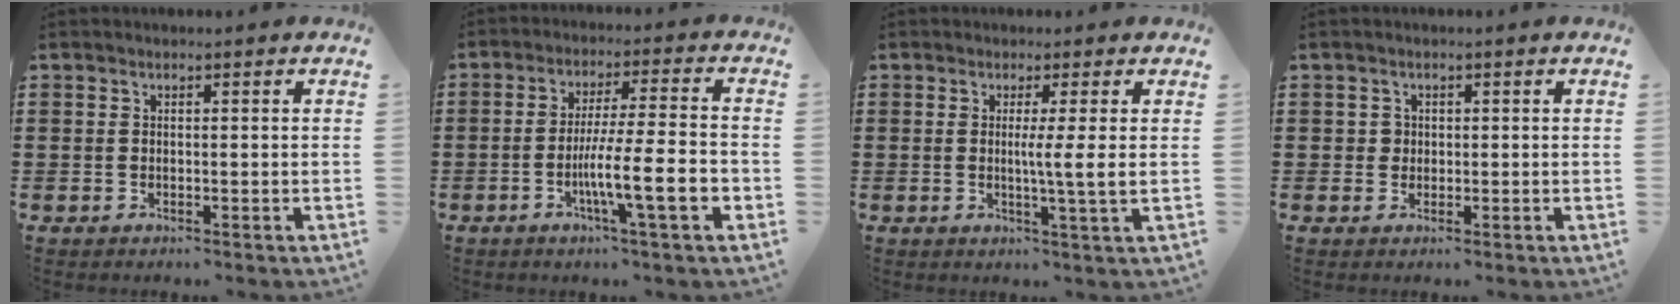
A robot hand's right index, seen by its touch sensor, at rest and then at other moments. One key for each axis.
{"total": 11.3, "fx": -3.4, "fy": 1.3, "fz": 10.7, "tx": -0.187, "ty": -0.014, "tz": -0.064}
{"total": 4.3, "fx": 0.5, "fy": -0.9, "fz": 4.2, "tx": -0.080, "ty": -0.011, "tz": 0.003}
{"total": 1.2, "fx": 0.2, "fy": 1.1, "fz": 0.4, "tx": -0.012, "ty": 0.004, "tz": 0.005}